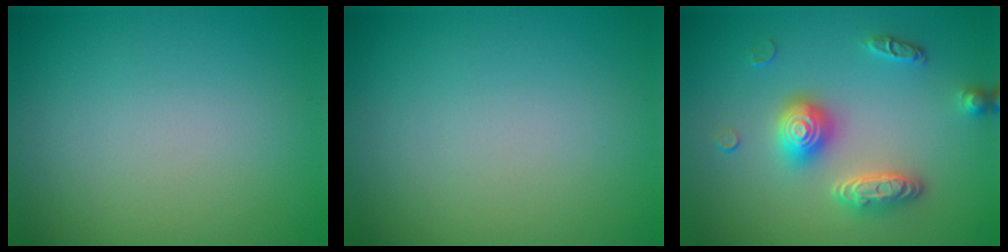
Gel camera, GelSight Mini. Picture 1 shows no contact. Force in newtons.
{"total": 0.0}
{"total": 3.4, "press": 3.2, "slide": 0.9}